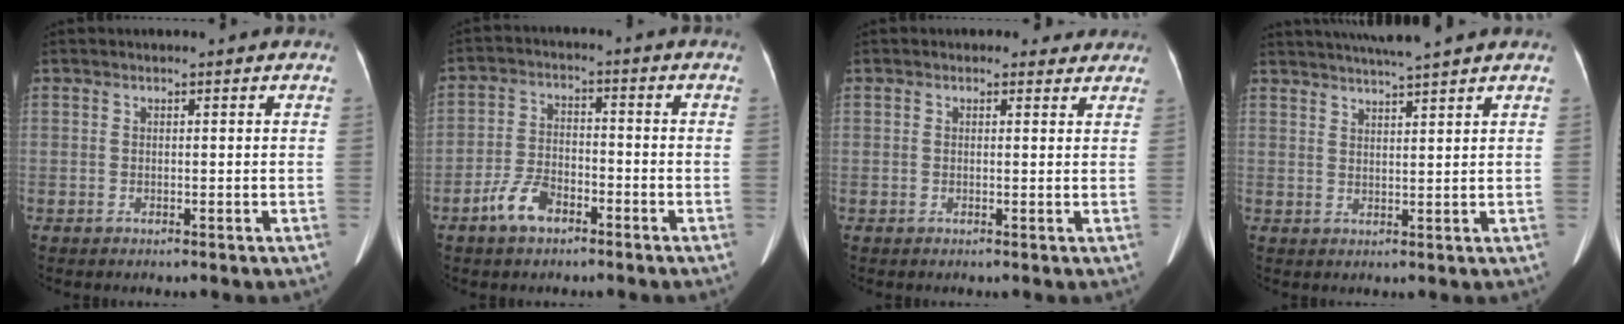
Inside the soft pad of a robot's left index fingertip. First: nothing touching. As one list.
[{"total": 6.3, "force": [-4.0, 3.0, 3.7], "torque": [-0.087, 0.005, -0.075]}, {"total": 2.3, "force": [1.8, 1.4, 0.2], "torque": [0.002, 0.003, 0.010]}, {"total": 7.6, "force": [6.8, -1.0, 3.3], "torque": [-0.058, 0.016, 0.098]}]